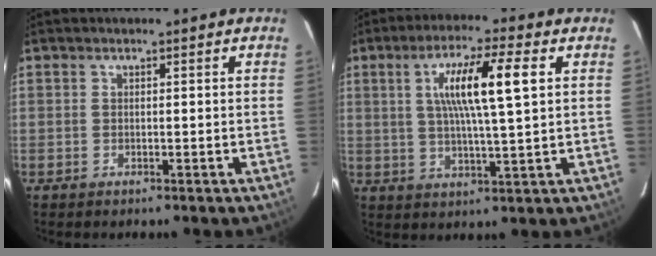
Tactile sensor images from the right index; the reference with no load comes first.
{"total": 11.0, "force": [2.8, 0.9, 10.6], "torque": [-0.187, 0.006, 0.048]}